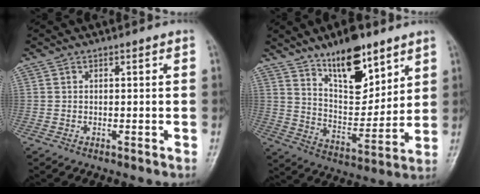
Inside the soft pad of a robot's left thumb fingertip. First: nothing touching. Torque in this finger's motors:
{"motor_torque": [0.23, 0.27, 0.20, -0.42, 0.11]}